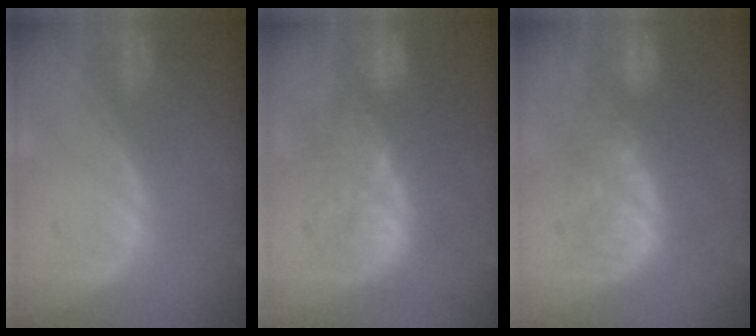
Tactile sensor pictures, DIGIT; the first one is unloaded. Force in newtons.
{"total": 9.4, "press": 9.1, "slide": 2.2}
{"total": 8.3, "press": 7.8, "slide": 2.8}